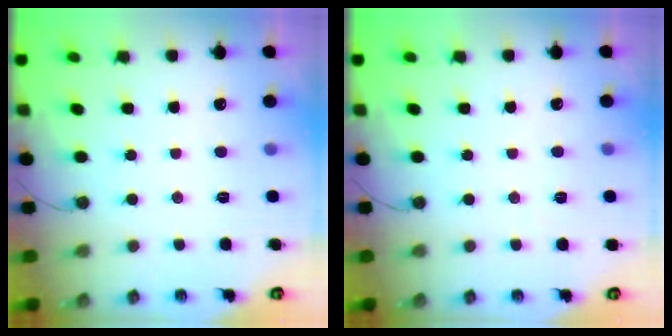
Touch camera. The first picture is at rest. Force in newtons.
{"total": 2.8, "press": 2.5, "slide": 1.1}